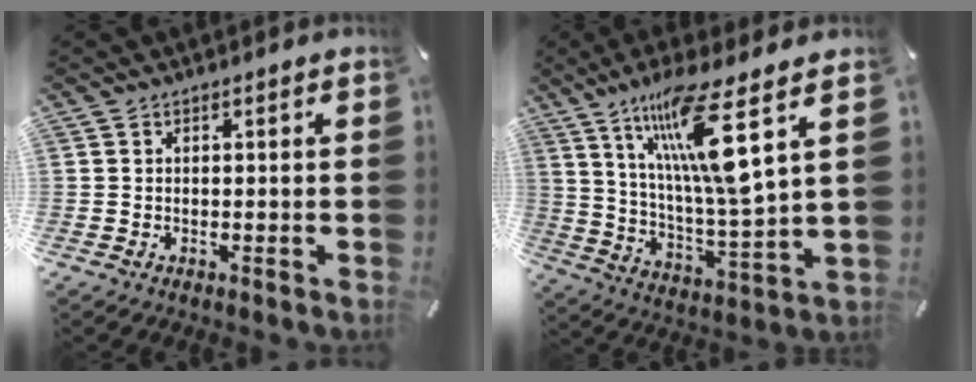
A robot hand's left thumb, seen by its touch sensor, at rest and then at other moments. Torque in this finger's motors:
{"motor_torque": [2.50, 2.51, 1.42, -1.35, 0.59]}